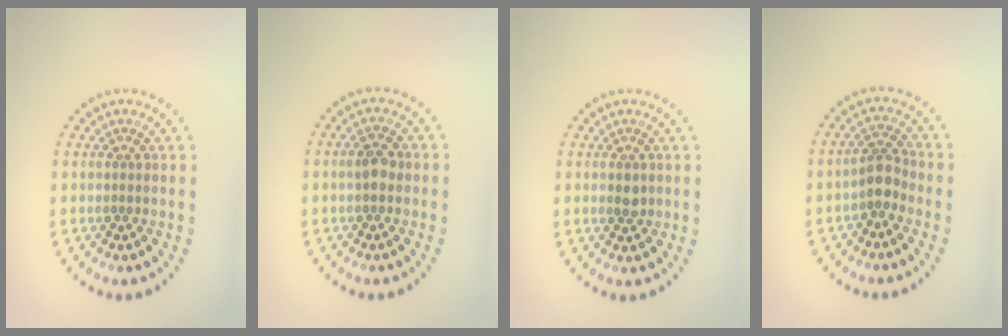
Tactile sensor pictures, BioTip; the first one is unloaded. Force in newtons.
{"total": 1.9, "press": 1.9, "slide": 0.2}
{"total": 1.2, "press": 1.2, "slide": 0.2}
{"total": 2.4, "press": 1.9, "slide": 1.4}